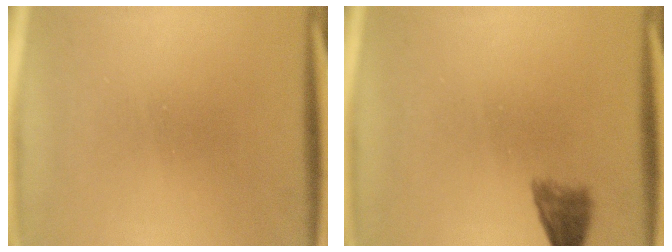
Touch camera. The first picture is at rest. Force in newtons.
{"total": 3.0}